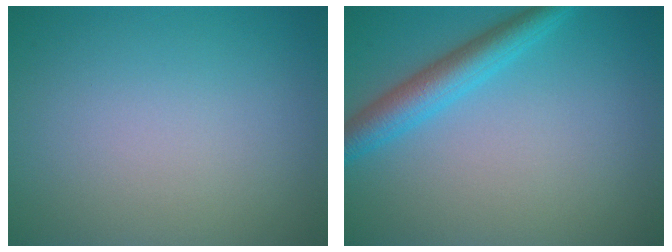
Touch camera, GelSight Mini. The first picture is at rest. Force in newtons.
{"total": 3.8, "press": 3.8, "slide": 0.1}